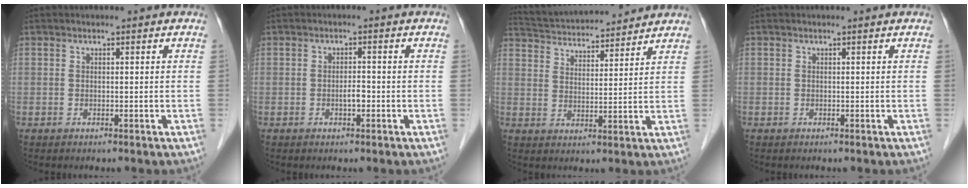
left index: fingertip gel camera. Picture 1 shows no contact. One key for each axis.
{"total": 1.6, "fx": -0.6, "fy": 0.6, "fz": 1.3, "tx": -0.024, "ty": 0.002, "tz": -0.009}
{"total": 14.6, "fx": 13.8, "fy": 2.1, "fz": 4.3, "tx": -0.079, "ty": 0.032, "tz": 0.218}
{"total": 0.0}